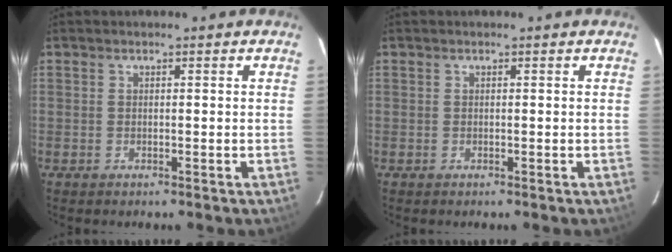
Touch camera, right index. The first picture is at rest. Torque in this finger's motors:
{"motor_torque": [0.00, 0.00, 0.00, 0.00]}